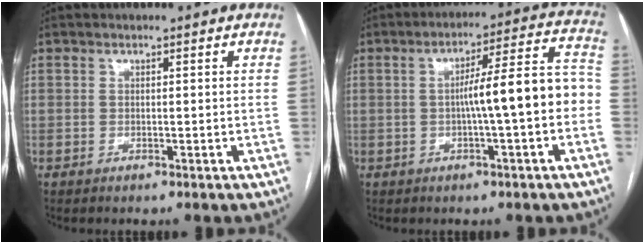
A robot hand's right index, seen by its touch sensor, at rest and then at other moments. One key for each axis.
{"total": 10.5, "fx": -1.6, "fy": 0.6, "fz": 10.4, "tx": -0.144, "ty": 0.037, "tz": -0.027}